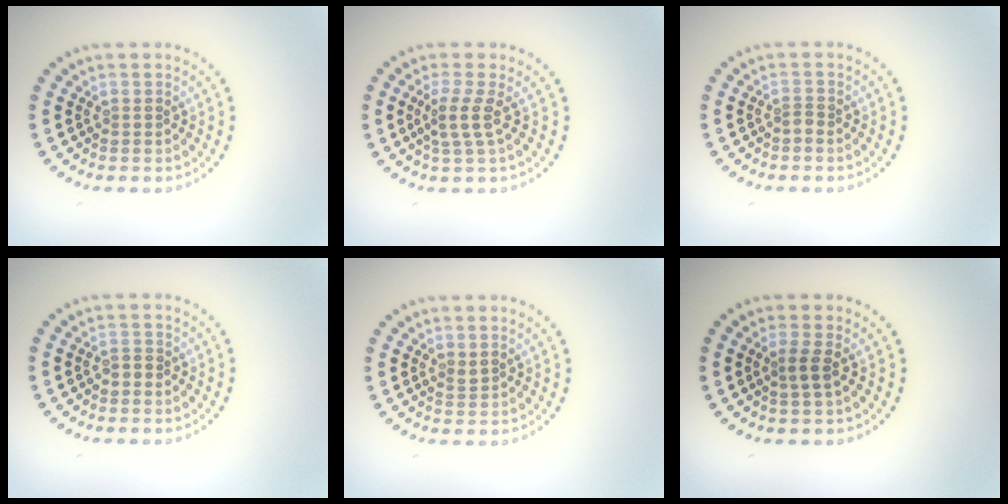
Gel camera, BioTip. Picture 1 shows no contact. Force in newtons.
{"total": 2.2, "press": 1.6, "slide": 1.5}
{"total": 1.0, "press": 0.6, "slide": 0.8}
{"total": 0.8, "press": 0.7, "slide": 0.3}
{"total": 0.6, "press": 0.5, "slide": 0.3}
{"total": 1.5, "press": 1.2, "slide": 0.9}